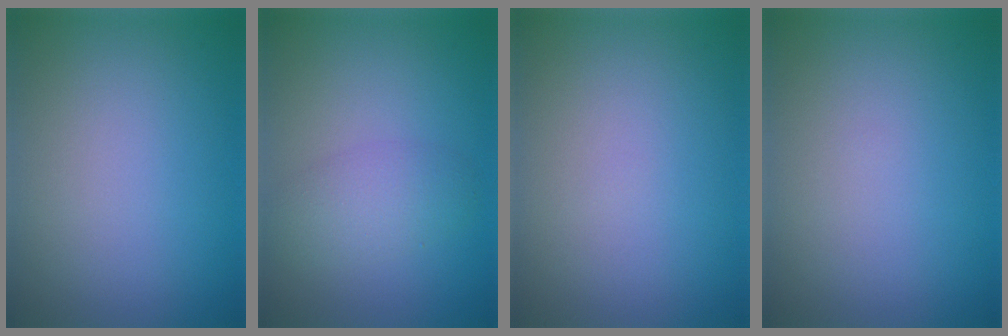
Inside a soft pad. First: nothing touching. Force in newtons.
{"total": 2.8, "press": 2.8, "slide": 0.1}
{"total": 0.0}
{"total": 0.0}